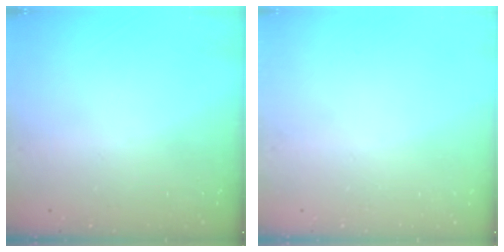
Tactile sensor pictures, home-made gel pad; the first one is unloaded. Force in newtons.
{"total": 0.0}